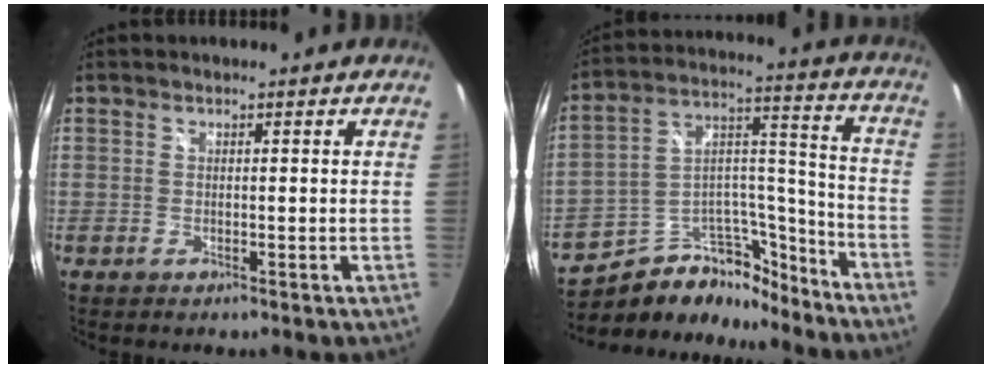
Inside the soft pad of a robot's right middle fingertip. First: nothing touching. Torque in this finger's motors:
{"motor_torque": [0.91, -1.23, -0.16, -0.01]}